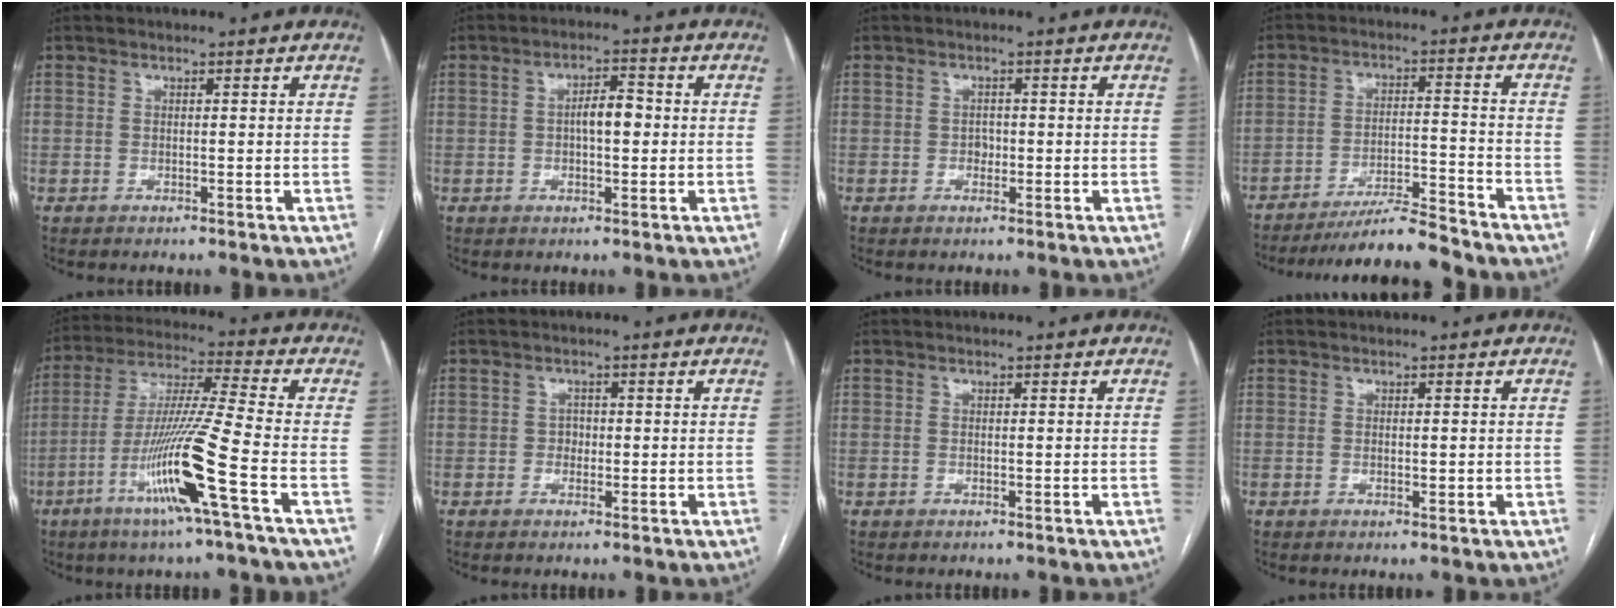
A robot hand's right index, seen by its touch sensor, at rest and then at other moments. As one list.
[{"total": 4.3, "force": [-0.1, 1.6, 4.0], "torque": [-0.068, 0.012, -0.001]}, {"total": 1.3, "force": [-0.3, 1.0, 0.7], "torque": [-0.009, 0.004, -0.004]}, {"total": 10.0, "force": [-9.3, -0.3, 3.6], "torque": [-0.051, -0.003, -0.159]}, {"total": 14.7, "force": [-6.0, -1.6, 13.4], "torque": [-0.264, -0.015, -0.117]}, {"total": 1.3, "force": [-0.2, 1.2, 0.6], "torque": [-0.004, 0.005, -0.004]}, {"total": 0.0}, {"total": 0.9, "force": [-0.1, 0.3, 0.8], "torque": [-0.012, -0.002, 0.000]}]